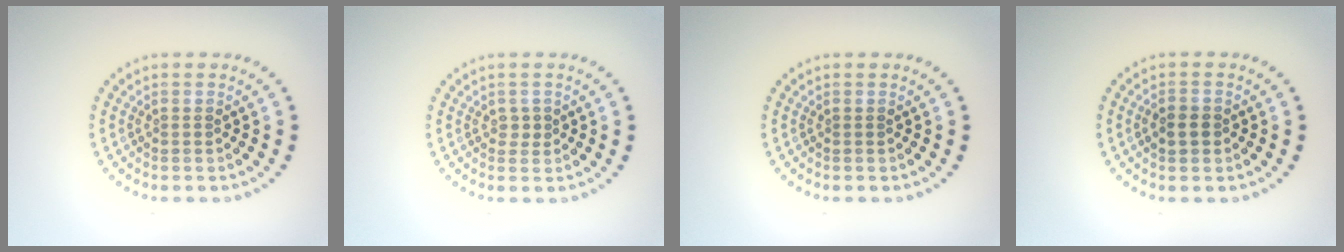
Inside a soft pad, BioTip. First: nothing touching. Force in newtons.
{"total": 0.8, "press": 0.8, "slide": 0.3}
{"total": 0.0}
{"total": 1.8, "press": 1.8, "slide": 0.2}